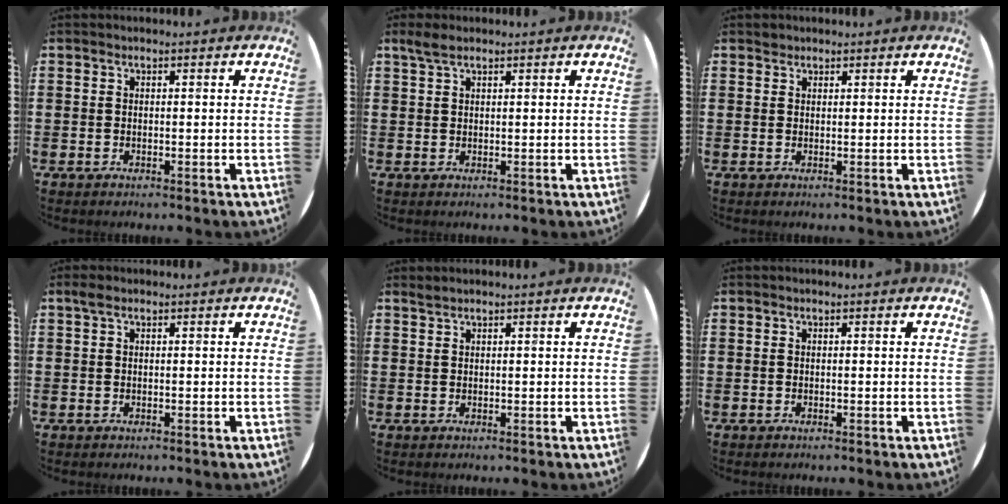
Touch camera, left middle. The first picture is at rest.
{"total": 1.9, "force": [1.4, 0.5, 1.1], "torque": [-0.024, 0.004, 0.026]}
{"total": 0.7, "force": [0.6, 0.3, 0.0], "torque": [0.008, -0.001, 0.011]}
{"total": 0.9, "force": [0.5, 0.4, 0.6], "torque": [-0.013, 0.005, 0.008]}
{"total": 0.7, "force": [0.6, -0.1, 0.1], "torque": [-0.003, -0.002, 0.013]}
{"total": 0.0}